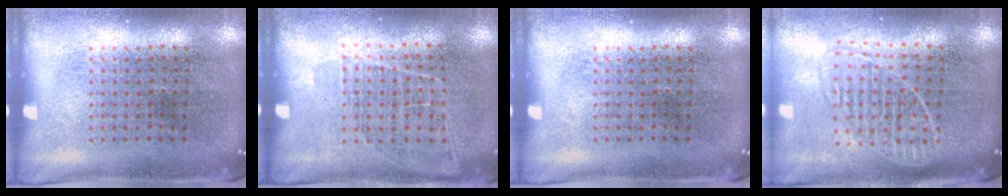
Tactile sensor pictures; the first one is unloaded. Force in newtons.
{"total": 0.9, "press": 0.7, "slide": 0.4}
{"total": 0.0}
{"total": 1.7, "press": 1.4, "slide": 1.0}